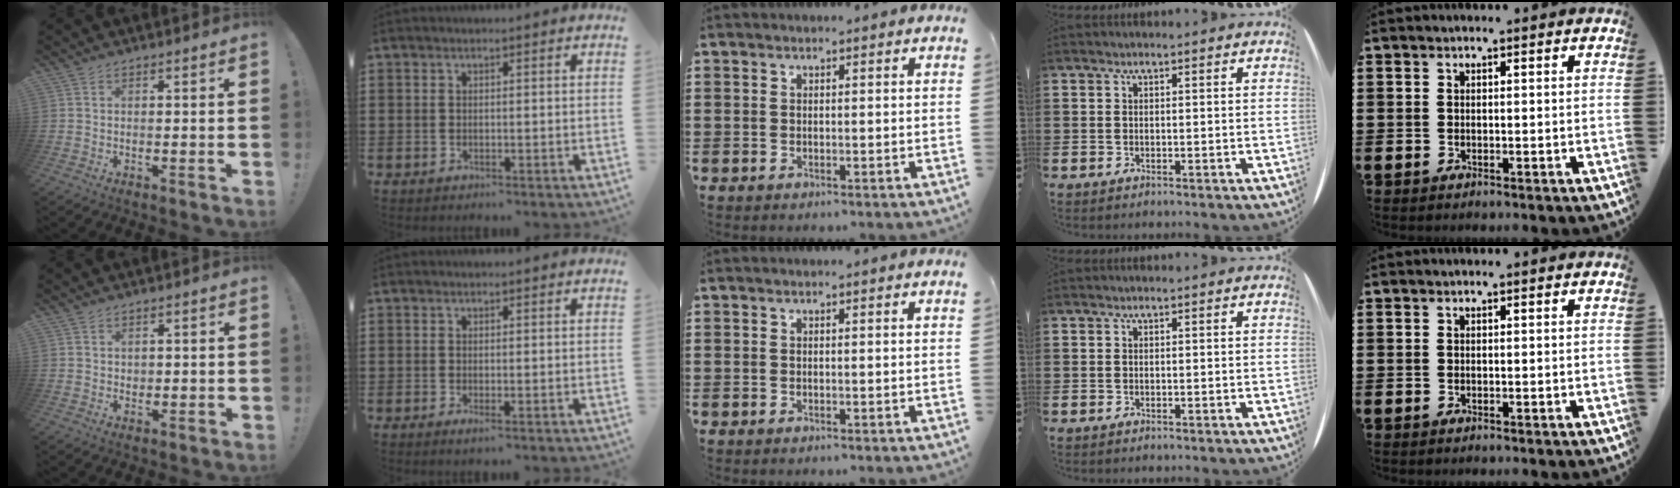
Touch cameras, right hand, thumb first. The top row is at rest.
{"thumb": {"total": 1.4, "force": [0.6, 1.2, 0.1], "torque": [0.006, 0.001, 0.009]}, "index": {"total": 0.5, "force": [-0.1, 0.0, 0.5], "torque": [-0.009, -0.003, -0.002]}}